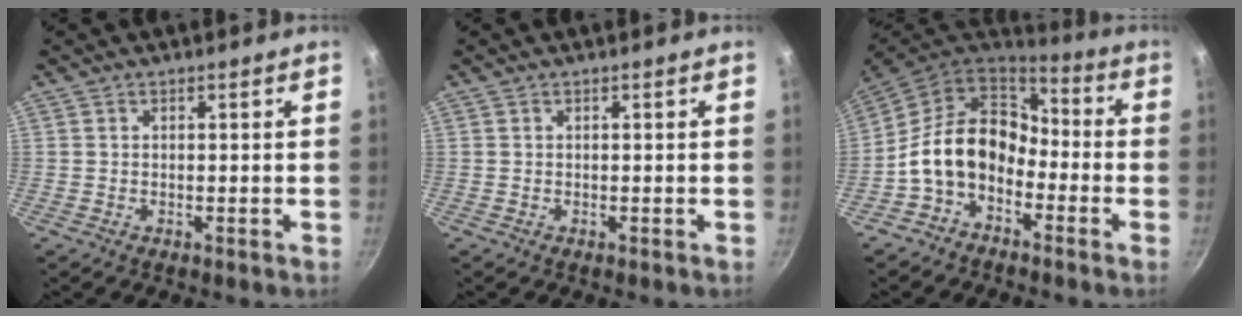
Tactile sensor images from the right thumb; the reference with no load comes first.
{"total": 0.0}
{"total": 14.1, "force": [-3.9, 10.4, 8.8], "torque": [-0.133, 0.058, -0.090]}